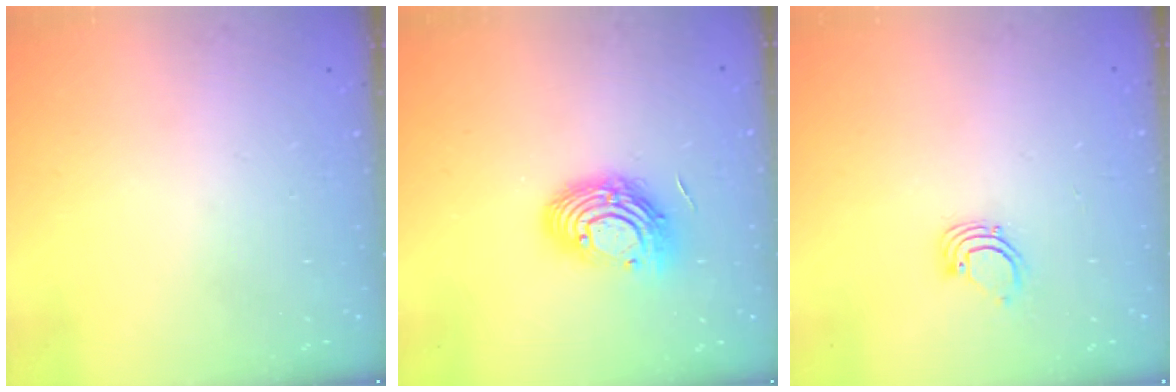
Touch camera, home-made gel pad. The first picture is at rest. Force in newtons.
{"total": 12.0, "press": 12.0, "slide": 1.1}
{"total": 2.2, "press": 2.2, "slide": 0.2}